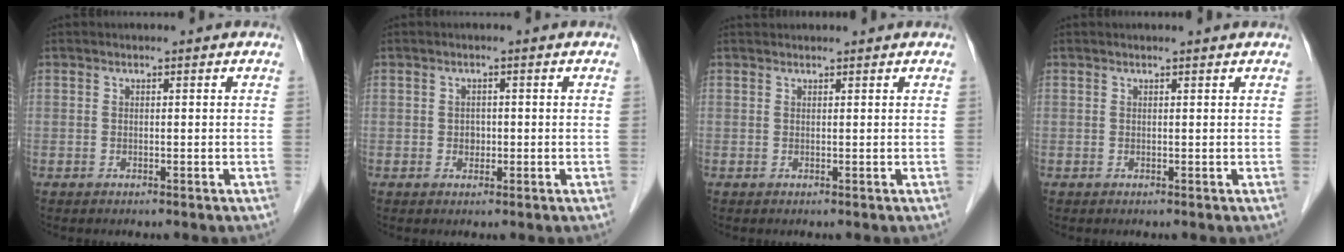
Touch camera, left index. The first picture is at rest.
{"total": 1.3, "force": [-0.3, 1.1, 0.6], "torque": [-0.011, 0.001, -0.002]}
{"total": 2.1, "force": [2.1, 0.2, 0.3], "torque": [-0.006, 0.027, 0.032]}
{"total": 1.3, "force": [1.3, -0.1, 0.3], "torque": [-0.010, 0.005, 0.015]}